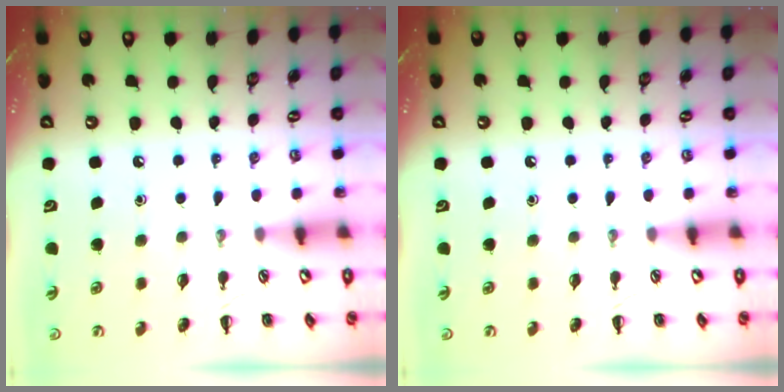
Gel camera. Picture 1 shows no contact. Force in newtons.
{"total": 0.0}